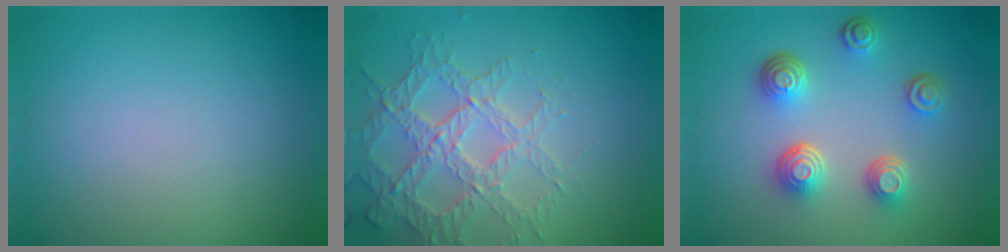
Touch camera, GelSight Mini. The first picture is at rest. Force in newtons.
{"total": 3.9, "press": 3.8, "slide": 0.9}
{"total": 4.6, "press": 3.5, "slide": 2.9}